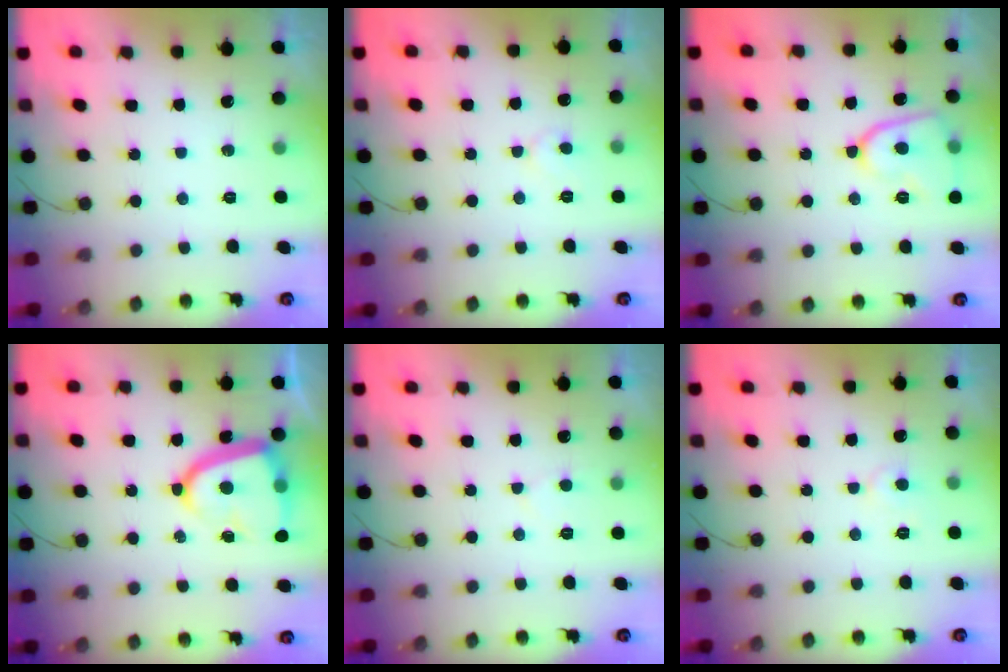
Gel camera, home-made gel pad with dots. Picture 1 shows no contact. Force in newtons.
{"total": 4.4, "press": 4.4, "slide": 0.4}
{"total": 11.6, "press": 11.4, "slide": 1.5}
{"total": 14.4, "press": 14.4, "slide": 1.3}
{"total": 2.6, "press": 2.5, "slide": 0.3}
{"total": 3.6, "press": 3.6, "slide": 0.5}